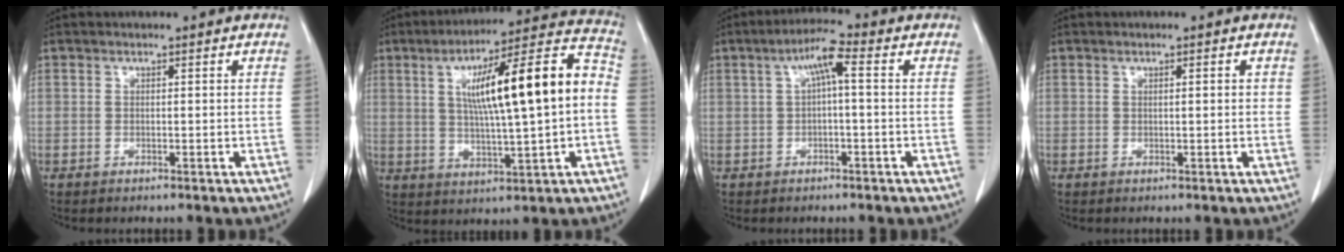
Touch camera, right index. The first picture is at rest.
{"total": 17.8, "force": [1.4, 2.2, 17.6], "torque": [-0.278, 0.036, 0.023]}
{"total": 4.9, "force": [0.9, 0.6, 4.8], "torque": [-0.088, 0.019, 0.015]}
{"total": 1.2, "force": [0.3, 0.2, 1.1], "torque": [-0.018, 0.002, 0.005]}